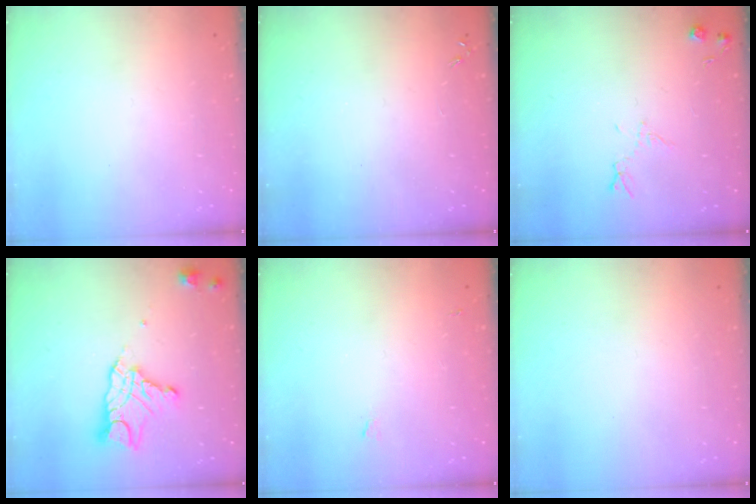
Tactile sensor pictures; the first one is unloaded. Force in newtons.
{"total": 0.0}
{"total": 5.5, "press": 5.5, "slide": 0.8}
{"total": 11.8, "press": 11.7, "slide": 1.1}
{"total": 3.8, "press": 3.8, "slide": 0.6}
{"total": 0.0}